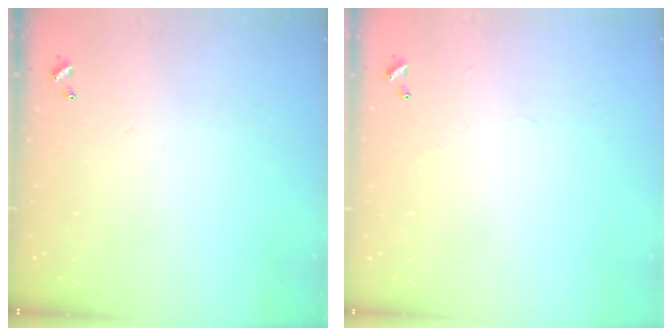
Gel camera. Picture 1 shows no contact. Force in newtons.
{"total": 0.8, "press": 0.7, "slide": 0.5}